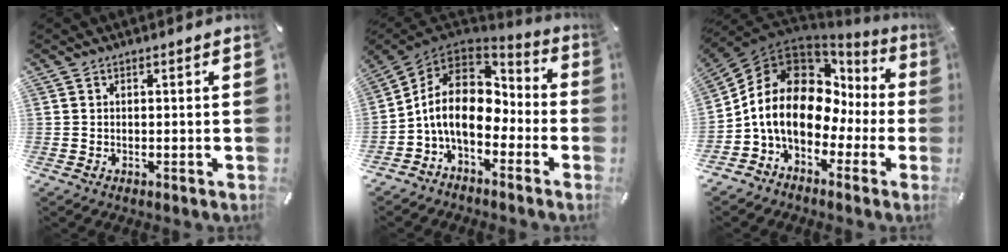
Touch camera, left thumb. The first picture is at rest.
{"total": 13.6, "force": [-2.1, 9.5, 9.4], "torque": [-0.193, 0.010, -0.038]}
{"total": 17.2, "force": [0.8, 13.2, 11.0], "torque": [-0.207, -0.015, 0.009]}